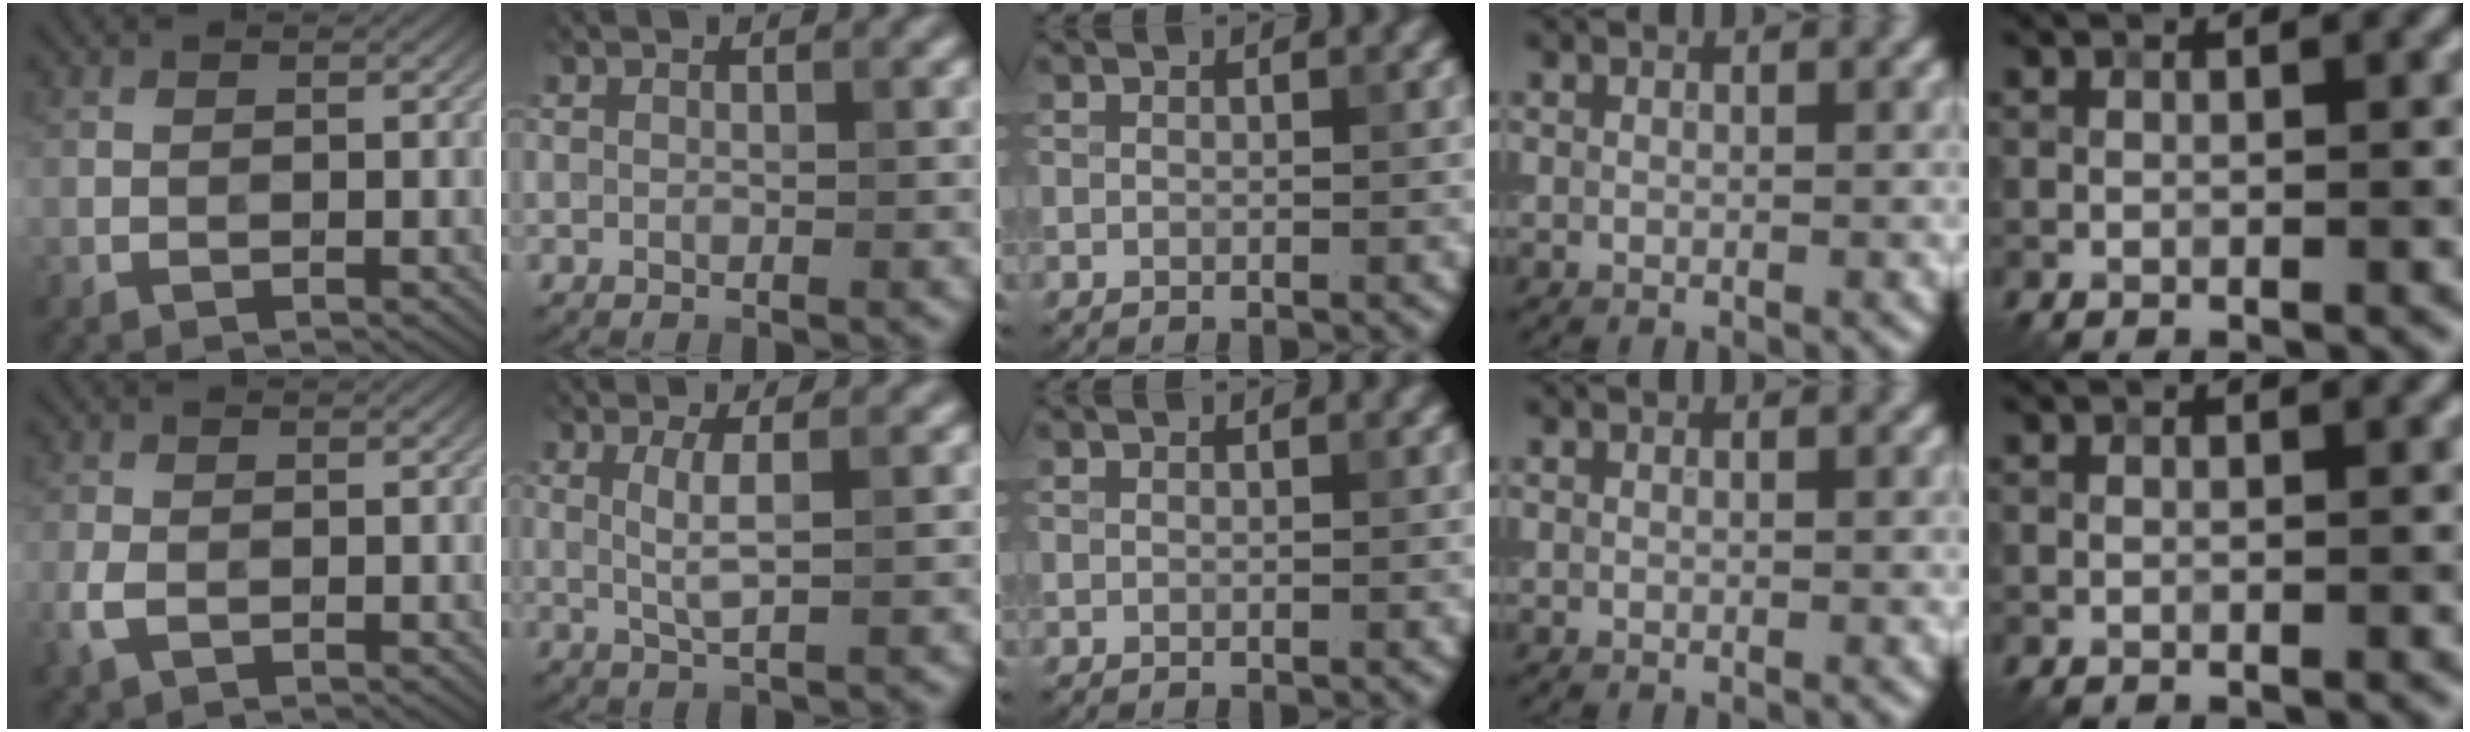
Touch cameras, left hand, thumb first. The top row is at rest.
{"thumb": {"total": 2.6, "force": [-1.0, 1.6, 1.8], "torque": [-0.051, -0.006, -0.023]}, "index": {"total": 2.3, "force": [0.5, 0.3, 2.3], "torque": [-0.044, -0.001, 0.009]}}